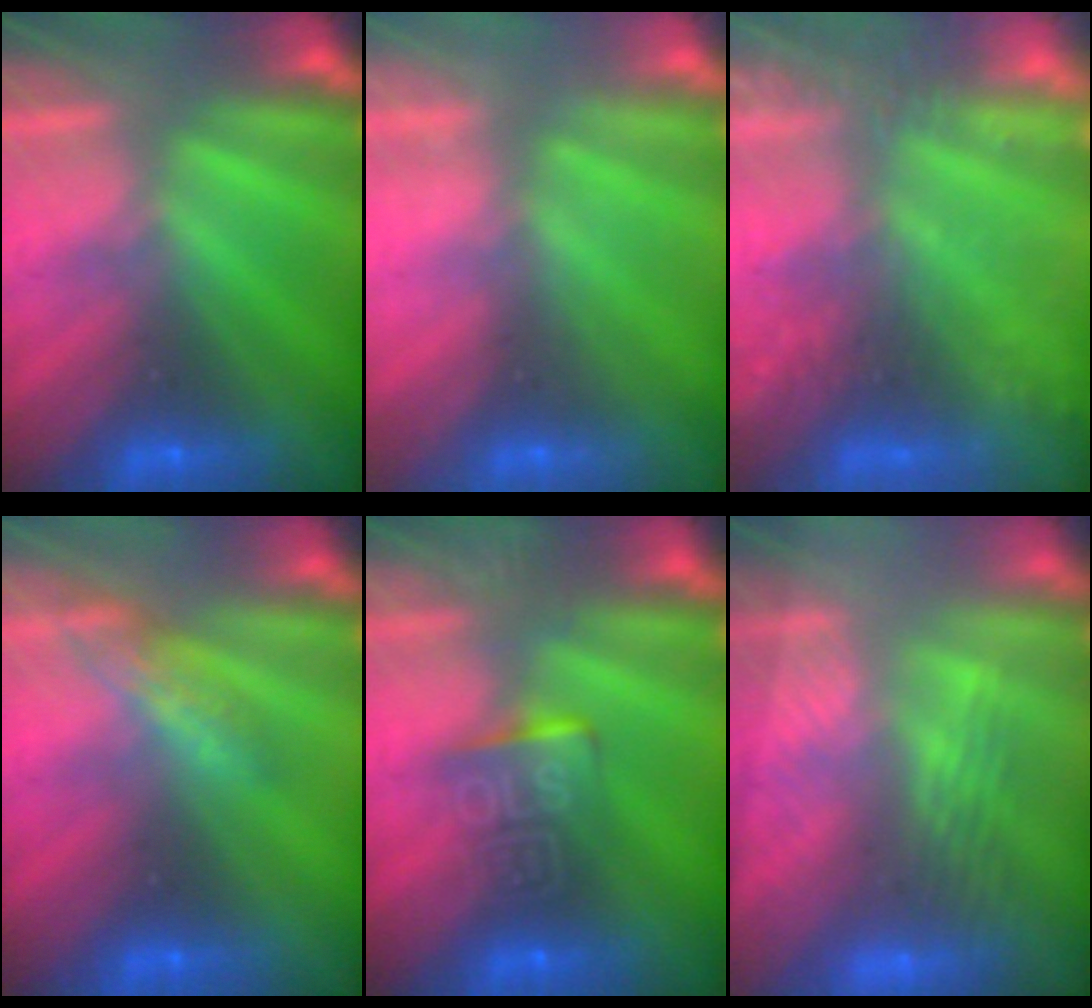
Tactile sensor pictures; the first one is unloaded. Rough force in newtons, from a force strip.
{"total": 2.2}
{"total": 6.1}
{"total": 2.7}
{"total": 10.8}
{"total": 2.9}